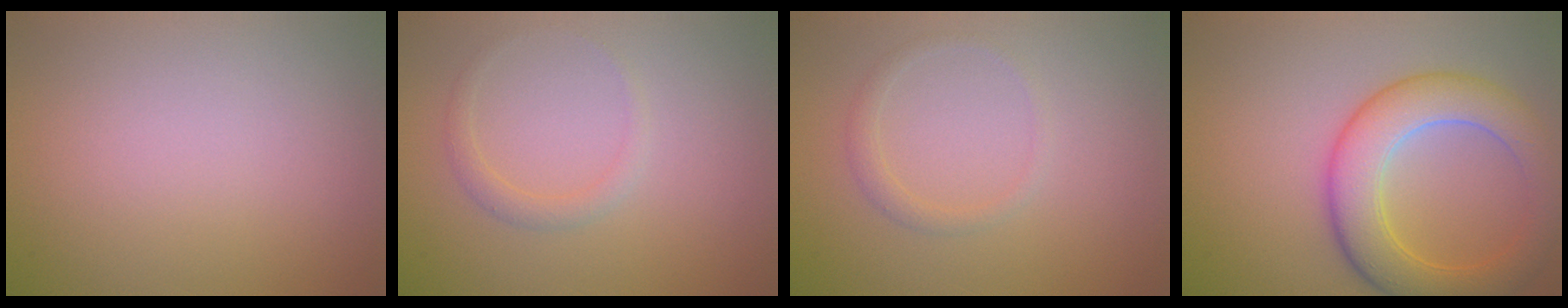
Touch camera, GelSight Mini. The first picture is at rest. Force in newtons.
{"total": 1.3, "press": 1.3, "slide": 0.1}
{"total": 1.2, "press": 1.1, "slide": 0.1}
{"total": 6.8, "press": 6.8, "slide": 0.3}